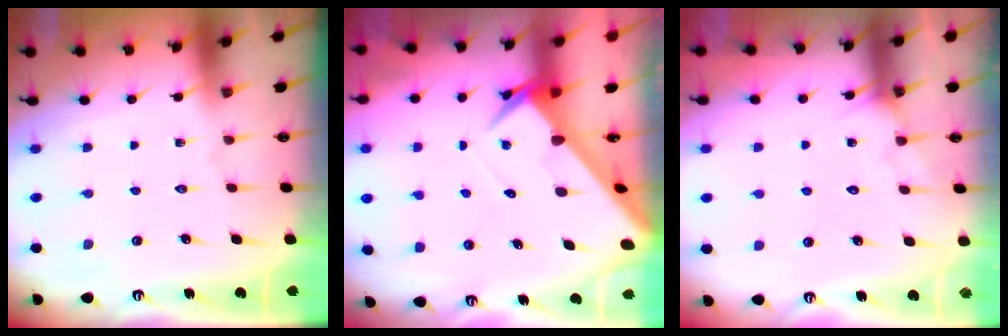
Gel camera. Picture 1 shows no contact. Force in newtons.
{"total": 4.4, "press": 4.4, "slide": 0.3}
{"total": 5.5, "press": 5.5, "slide": 0.5}